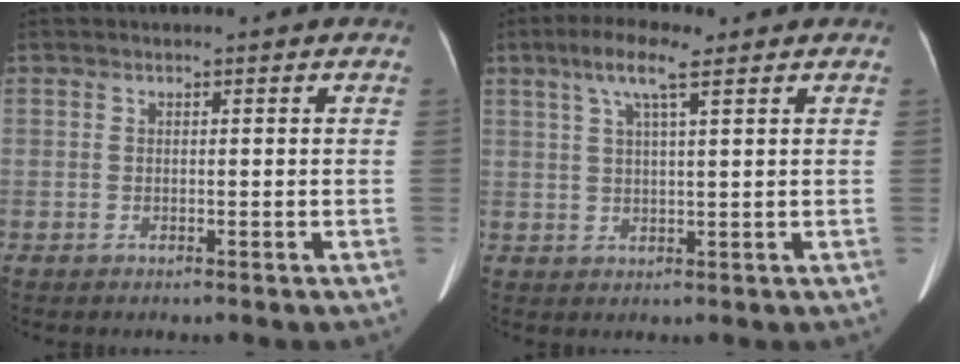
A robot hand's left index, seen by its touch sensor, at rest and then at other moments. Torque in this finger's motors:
{"motor_torque": [0.60, -0.36, 0.07, 0.10]}